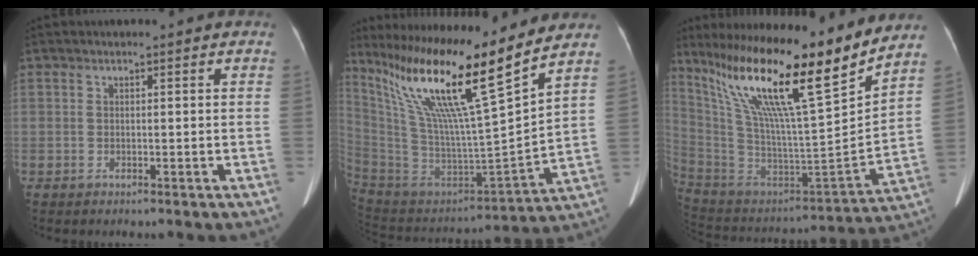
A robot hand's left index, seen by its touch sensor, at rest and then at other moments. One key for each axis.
{"total": 22.5, "fx": 15.3, "fy": -0.5, "fz": 16.5, "tx": -0.299, "ty": -0.006, "tz": 0.278}
{"total": 25.7, "fx": 18.8, "fy": 0.4, "fz": 17.5, "tx": -0.317, "ty": -0.017, "tz": 0.325}